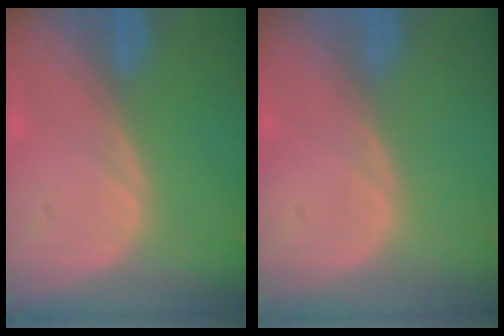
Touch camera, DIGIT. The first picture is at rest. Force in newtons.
{"total": 0.0}